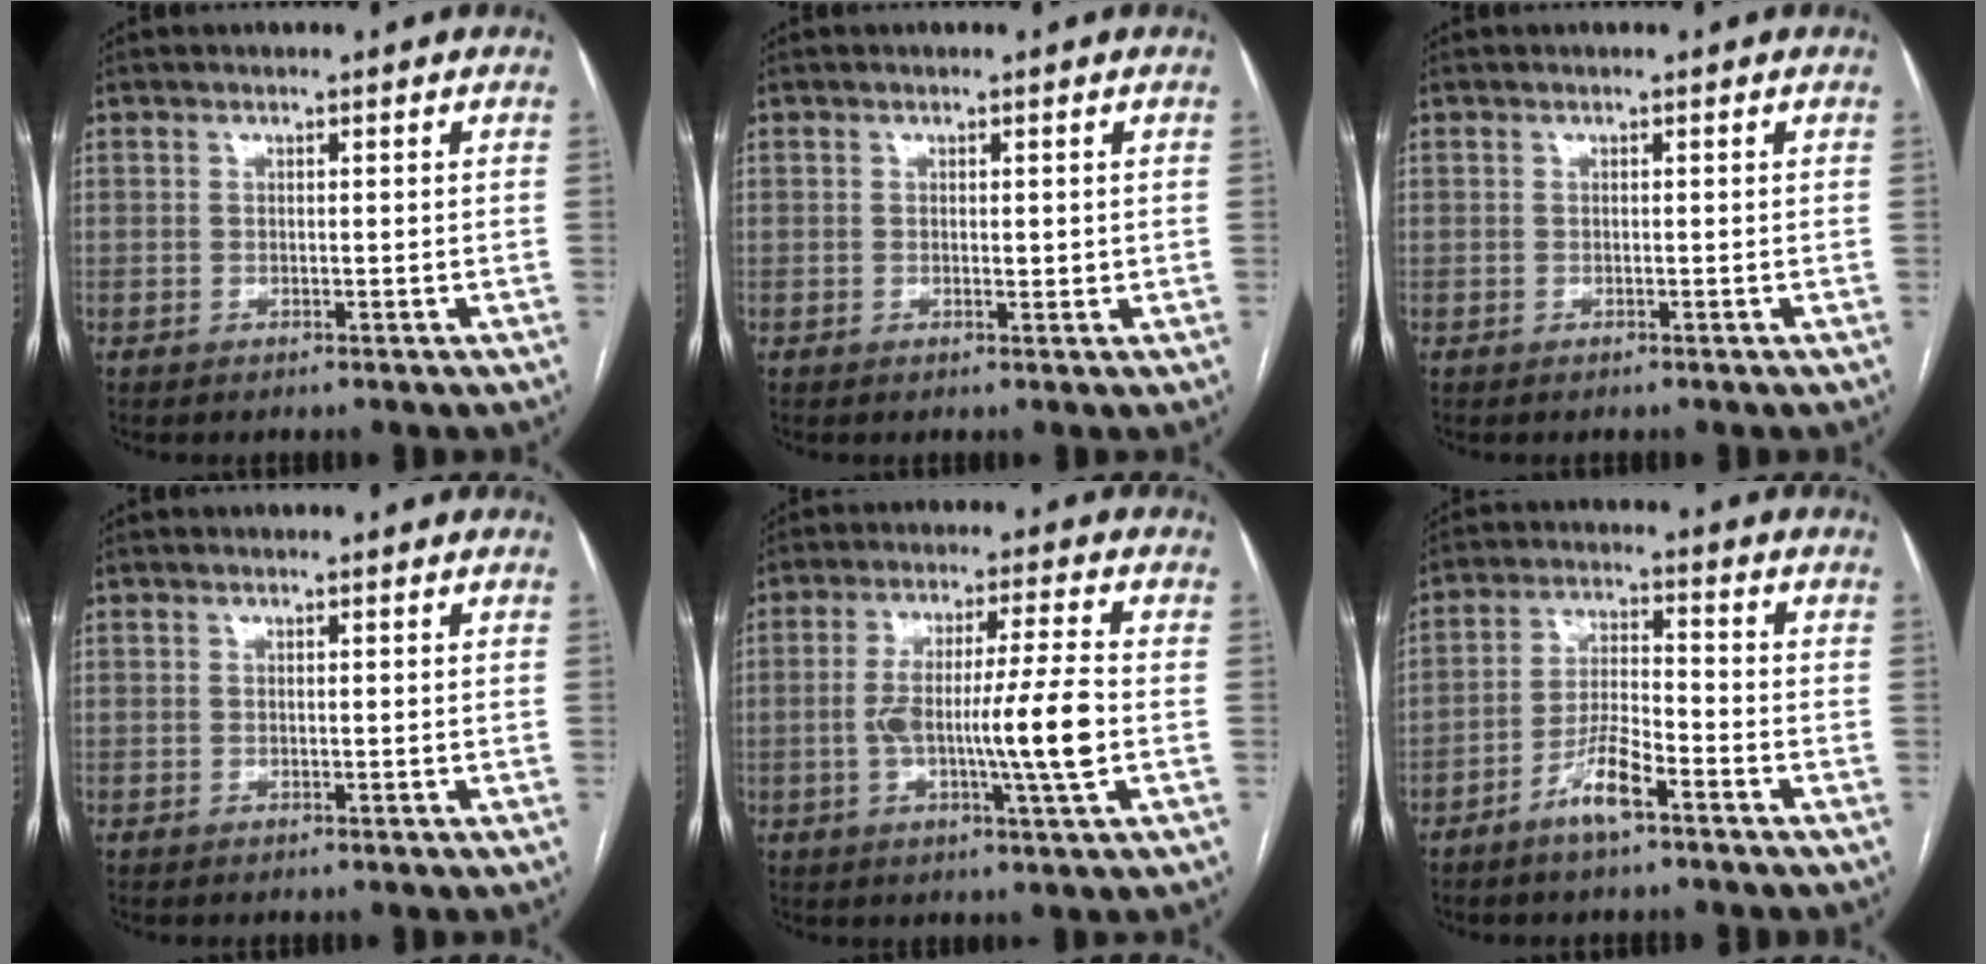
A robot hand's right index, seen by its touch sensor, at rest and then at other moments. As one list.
[{"total": 0.9, "force": [0.1, 0.4, 0.8], "torque": [-0.011, -0.003, 0.003]}, {"total": 0.0}, {"total": 0.0}, {"total": 11.5, "force": [-1.8, -0.2, 11.4], "torque": [-0.204, 0.001, -0.035]}, {"total": 6.8, "force": [-4.3, 1.3, 5.1], "torque": [-0.105, 0.003, -0.082]}]